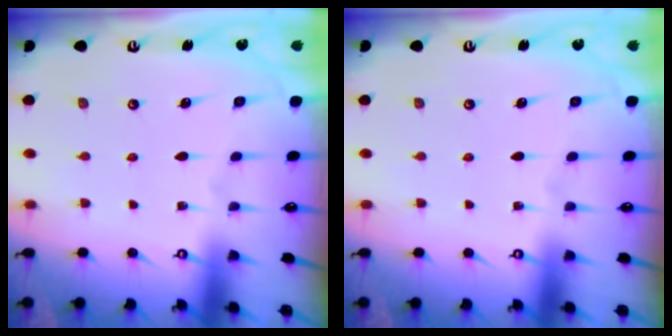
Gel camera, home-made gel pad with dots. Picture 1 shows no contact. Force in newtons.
{"total": 0.0}